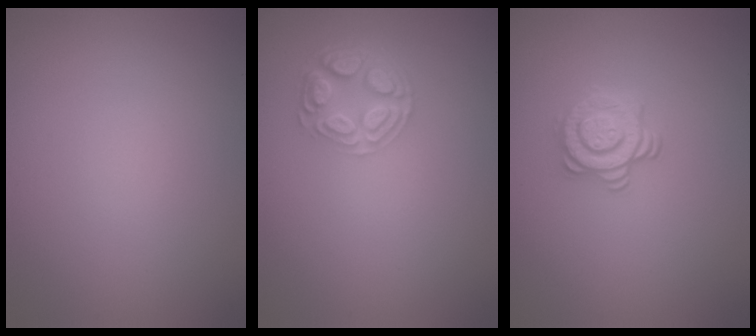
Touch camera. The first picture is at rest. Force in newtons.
{"total": 4.5, "press": 3.3, "slide": 3.0}
{"total": 2.9, "press": 2.5, "slide": 1.4}